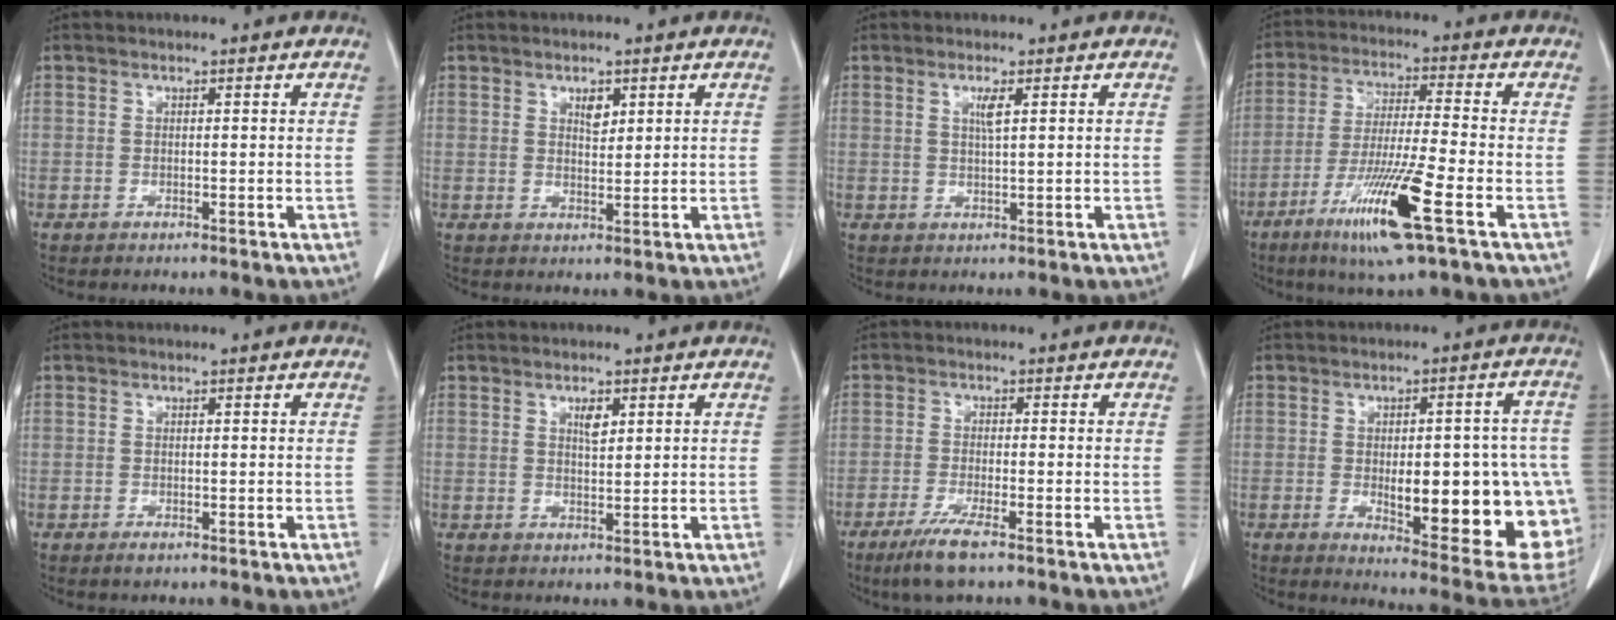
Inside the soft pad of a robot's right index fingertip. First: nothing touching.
{"total": 2.3, "force": [1.2, 1.1, 1.6], "torque": [-0.026, -0.004, 0.022]}
{"total": 2.0, "force": [0.8, 0.0, 1.9], "torque": [-0.040, -0.002, 0.015]}
{"total": 13.1, "force": [-6.2, -0.3, 11.6], "torque": [-0.227, -0.031, -0.115]}
{"total": 0.8, "force": [-0.5, 0.4, 0.5], "torque": [-0.006, 0.000, -0.005]}
{"total": 2.2, "force": [1.1, 0.8, 1.7], "torque": [-0.031, -0.003, 0.020]}
{"total": 5.5, "force": [-3.6, 0.4, 4.2], "torque": [-0.084, -0.014, -0.063]}
{"total": 21.2, "force": [-3.8, 6.2, 19.9], "torque": [-0.176, 0.011, -0.020]}